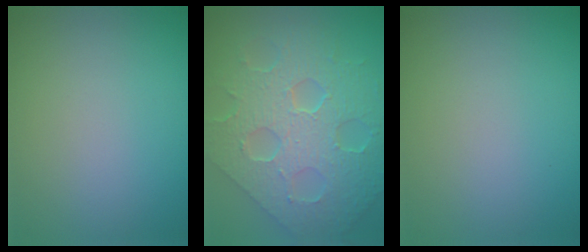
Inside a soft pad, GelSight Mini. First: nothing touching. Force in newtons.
{"total": 8.8, "press": 6.4, "slide": 6.1}
{"total": 0.0}